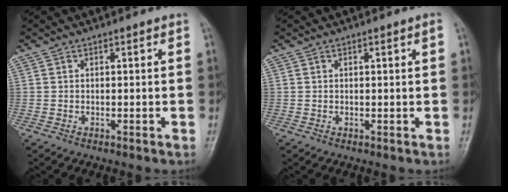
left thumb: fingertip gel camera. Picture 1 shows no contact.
{"total": 0.9, "force": [0.3, 0.1, 0.8], "torque": [-0.015, 0.001, 0.006]}